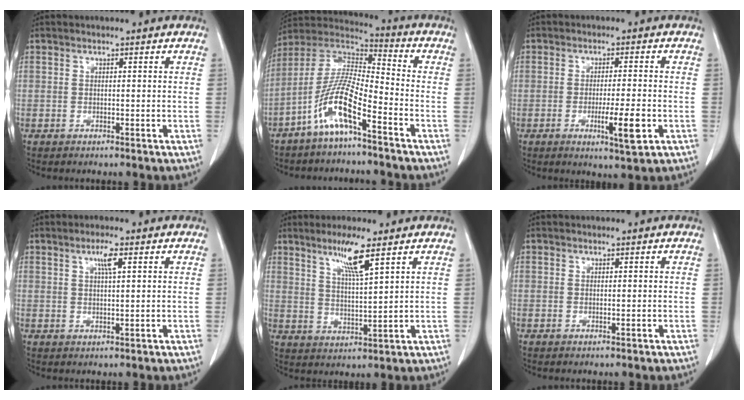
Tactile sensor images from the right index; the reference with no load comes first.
{"total": 11.2, "force": [-6.1, 1.6, 9.2], "torque": [-0.193, 0.003, -0.126]}
{"total": 6.2, "force": [-2.0, 0.3, 5.9], "torque": [-0.097, -0.012, -0.029]}
{"total": 3.1, "force": [1.4, 0.2, 2.8], "torque": [-0.051, -0.001, 0.023]}
{"total": 6.8, "force": [4.2, -0.4, 5.3], "torque": [-0.101, -0.009, 0.079]}
{"total": 0.0}